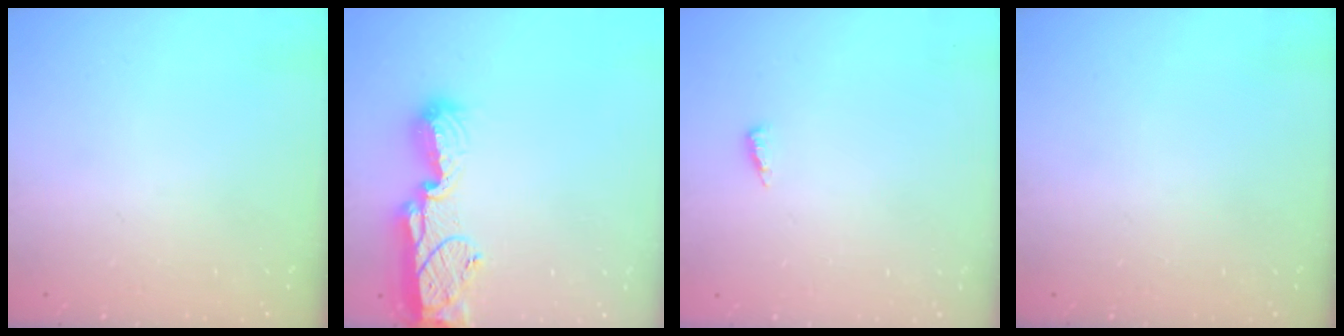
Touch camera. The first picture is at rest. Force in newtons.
{"total": 15.4, "press": 14.2, "slide": 6.0}
{"total": 4.2, "press": 4.2, "slide": 0.6}
{"total": 0.0}